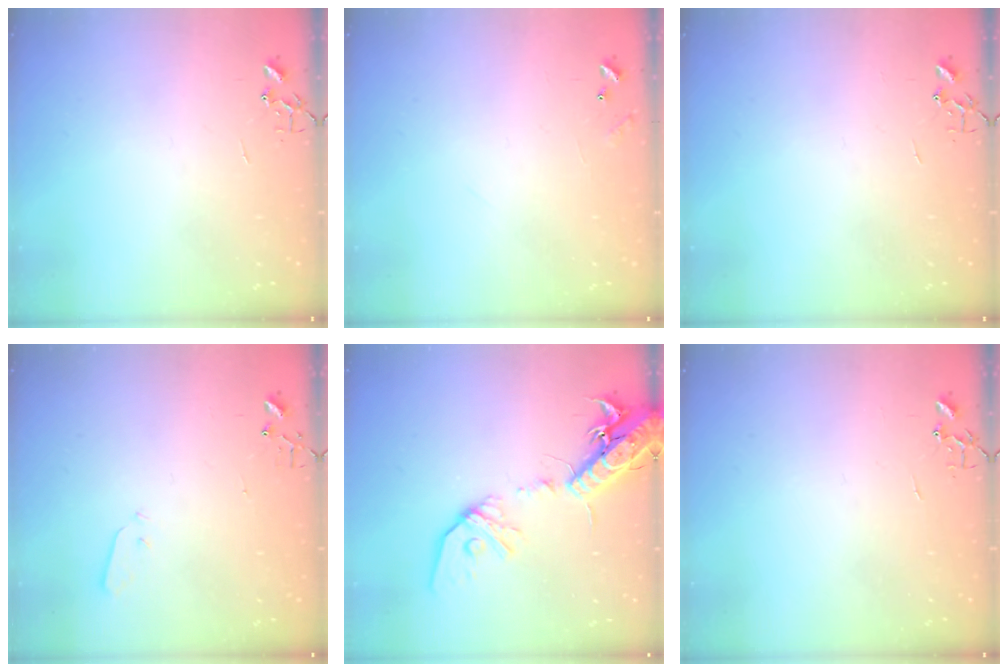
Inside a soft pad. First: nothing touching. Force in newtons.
{"total": 6.9, "press": 6.9, "slide": 0.4}
{"total": 0.0}
{"total": 2.9, "press": 2.8, "slide": 0.8}
{"total": 18.3, "press": 17.9, "slide": 3.7}
{"total": 0.0}